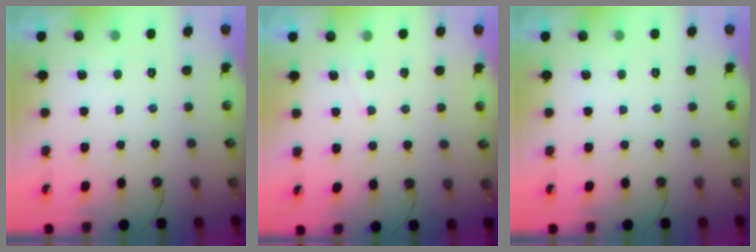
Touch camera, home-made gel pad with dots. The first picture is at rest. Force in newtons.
{"total": 1.9, "press": 1.9, "slide": 0.3}
{"total": 0.0}